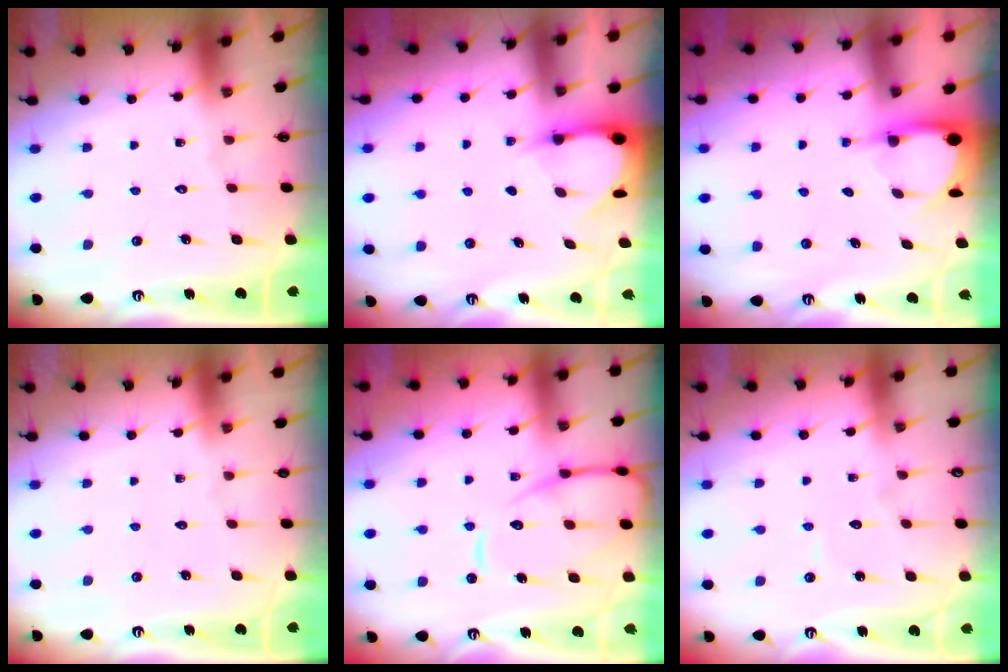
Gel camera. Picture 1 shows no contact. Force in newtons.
{"total": 3.3, "press": 3.3, "slide": 0.4}
{"total": 3.4, "press": 3.4, "slide": 0.1}
{"total": 0.0}
{"total": 12.2, "press": 12.1, "slide": 1.6}
{"total": 3.0, "press": 3.0, "slide": 0.3}